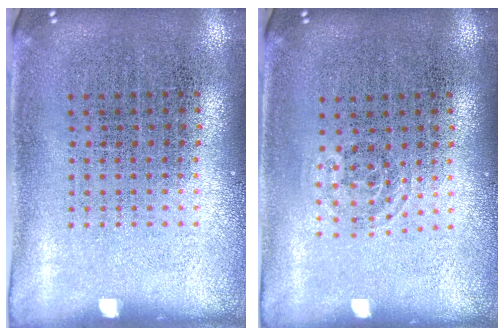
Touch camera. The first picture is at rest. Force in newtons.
{"total": 0.8, "press": 0.5, "slide": 0.6}